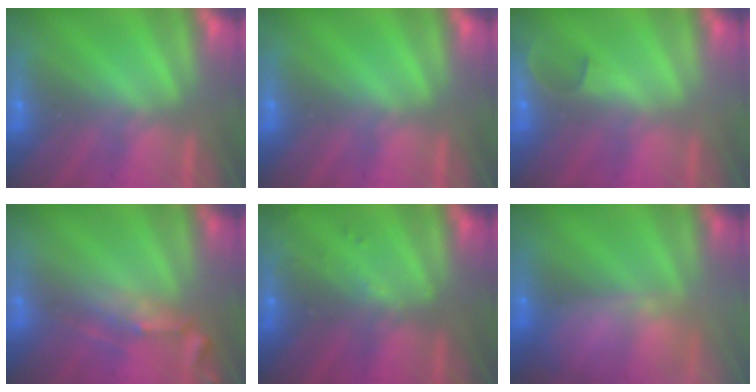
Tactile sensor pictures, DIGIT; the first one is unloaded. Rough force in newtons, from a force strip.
{"total": 0.0}
{"total": 3.0}
{"total": 2.8}
{"total": 2.9}
{"total": 6.6}